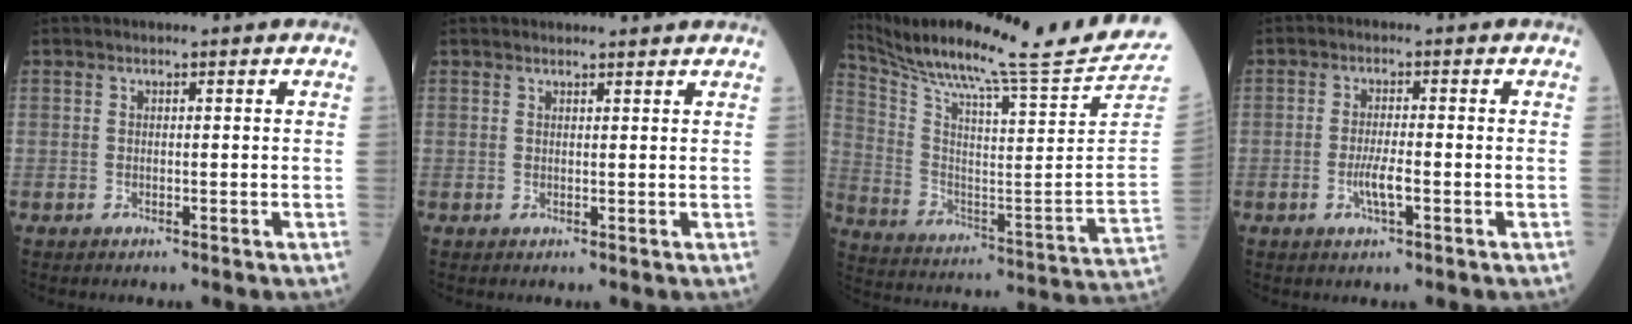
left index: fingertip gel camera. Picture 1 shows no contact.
{"total": 3.2, "force": [3.2, 0.3, 0.5], "torque": [-0.012, 0.013, 0.038]}
{"total": 25.0, "force": [22.4, -3.6, 10.5], "torque": [-0.201, -0.120, 0.335]}
{"total": 3.3, "force": [-1.2, 0.3, 3.1], "torque": [-0.063, -0.006, -0.024]}